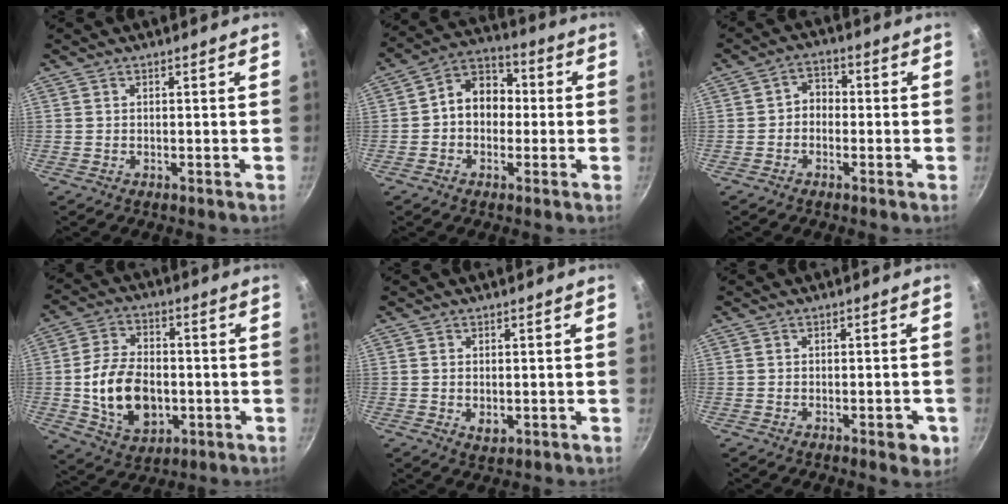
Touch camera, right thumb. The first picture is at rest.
{"total": 9.7, "force": [-0.1, 7.7, 6.0], "torque": [-0.048, 0.032, -0.021]}
{"total": 3.8, "force": [-0.8, 3.1, 2.1], "torque": [-0.013, 0.019, -0.024]}
{"total": 14.7, "force": [-2.0, 10.0, 10.7], "torque": [-0.171, 0.013, -0.026]}
{"total": 2.7, "force": [-0.3, 1.8, 2.0], "torque": [-0.032, -0.007, -0.002]}
{"total": 4.0, "force": [-1.6, 1.8, 3.2], "torque": [-0.028, 0.008, -0.018]}